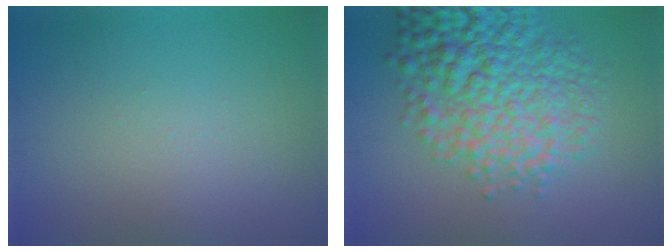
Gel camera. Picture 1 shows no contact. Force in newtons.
{"total": 8.4, "press": 8.4, "slide": 0.2}